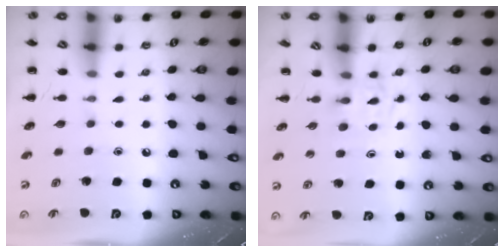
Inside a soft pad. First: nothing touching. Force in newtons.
{"total": 2.7, "press": 2.5, "slide": 1.0}